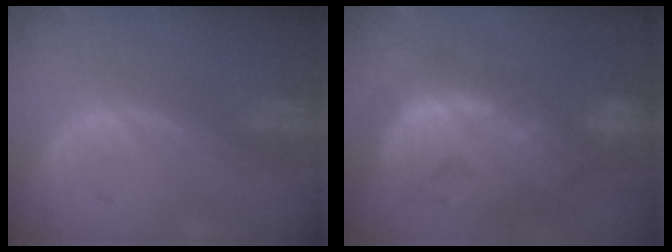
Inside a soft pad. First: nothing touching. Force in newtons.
{"total": 13.8, "press": 11.8, "slide": 7.1}